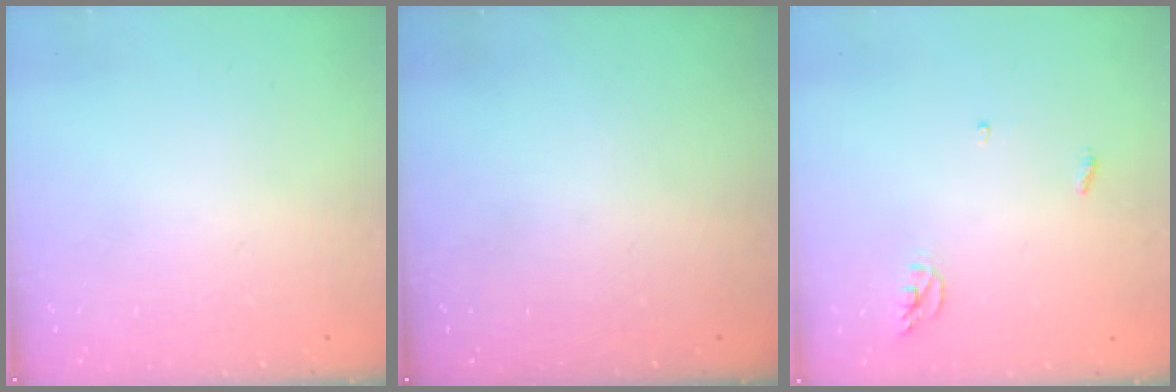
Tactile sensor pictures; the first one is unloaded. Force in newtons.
{"total": 0.0}
{"total": 3.8, "press": 3.7, "slide": 0.2}